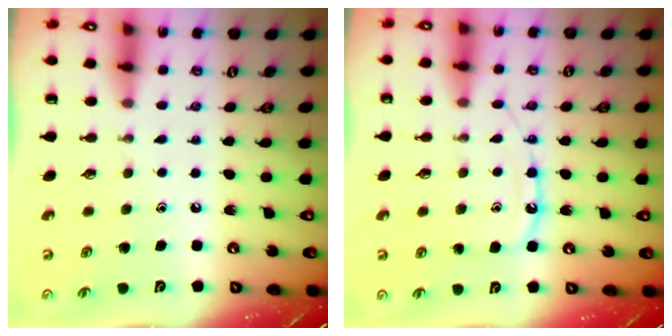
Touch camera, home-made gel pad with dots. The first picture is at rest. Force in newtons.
{"total": 10.4, "press": 10.4, "slide": 0.9}